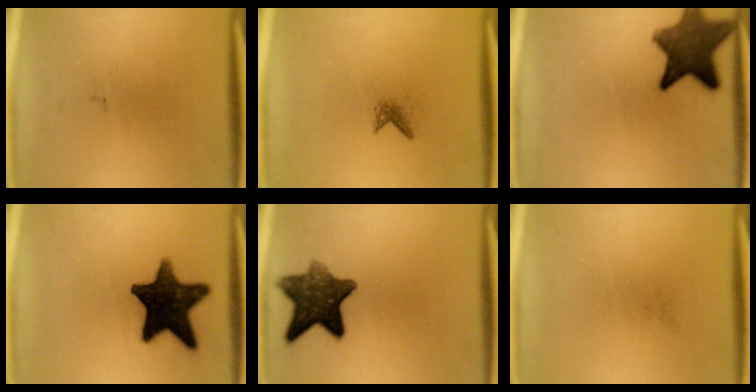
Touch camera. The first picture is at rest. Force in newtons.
{"total": 1.1}
{"total": 10.5}
{"total": 15.3}
{"total": 10.3}
{"total": 0.0}